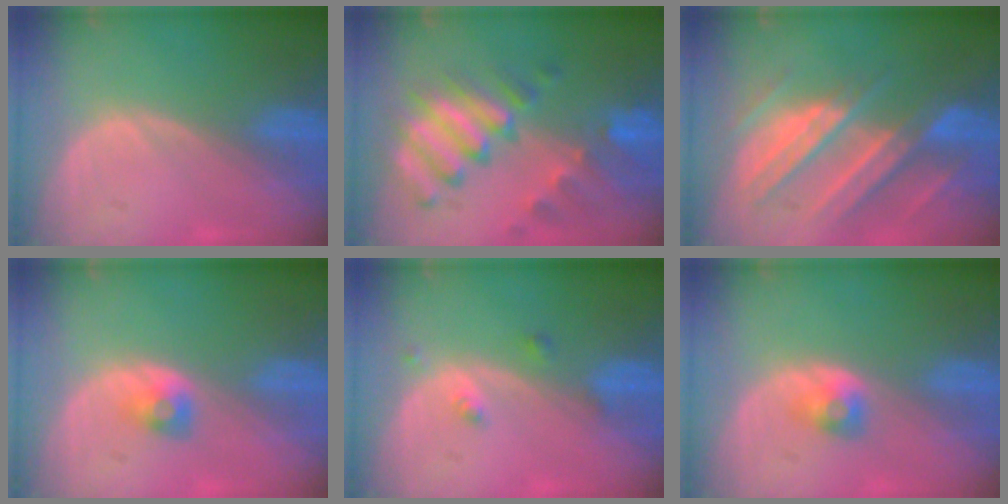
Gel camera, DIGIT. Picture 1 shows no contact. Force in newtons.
{"total": 10.8, "press": 9.3, "slide": 5.6}
{"total": 10.5, "press": 9.3, "slide": 4.8}
{"total": 2.3, "press": 2.2, "slide": 0.5}
{"total": 1.8, "press": 1.8, "slide": 0.1}
{"total": 2.5, "press": 2.3, "slide": 1.1}